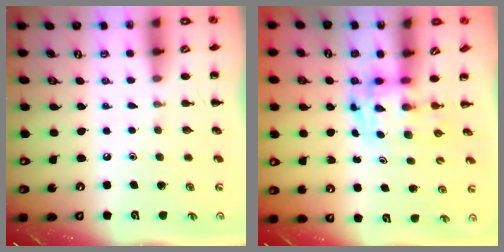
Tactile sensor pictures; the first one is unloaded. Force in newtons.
{"total": 3.4, "press": 3.4, "slide": 0.6}